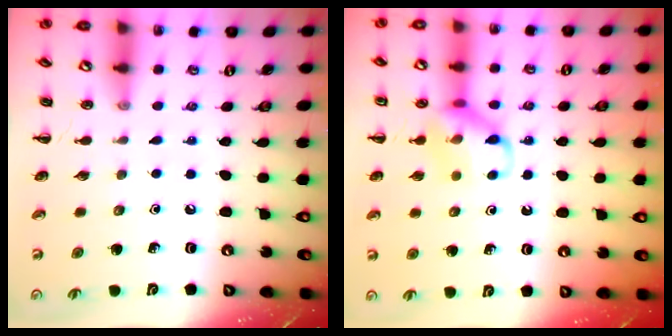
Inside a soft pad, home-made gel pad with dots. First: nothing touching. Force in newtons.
{"total": 12.5, "press": 12.4, "slide": 1.7}